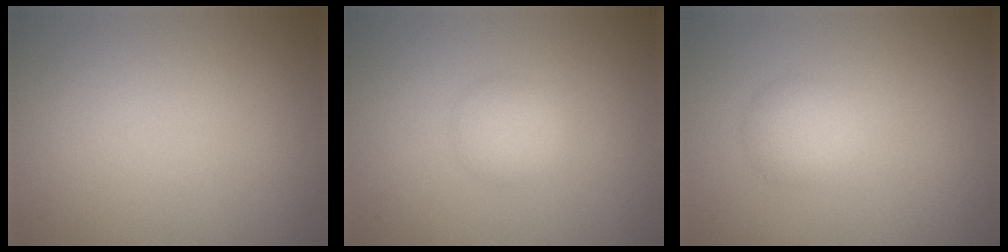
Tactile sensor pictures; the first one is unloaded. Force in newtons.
{"total": 2.0, "press": 2.0, "slide": 0.1}
{"total": 2.0, "press": 2.0, "slide": 0.0}